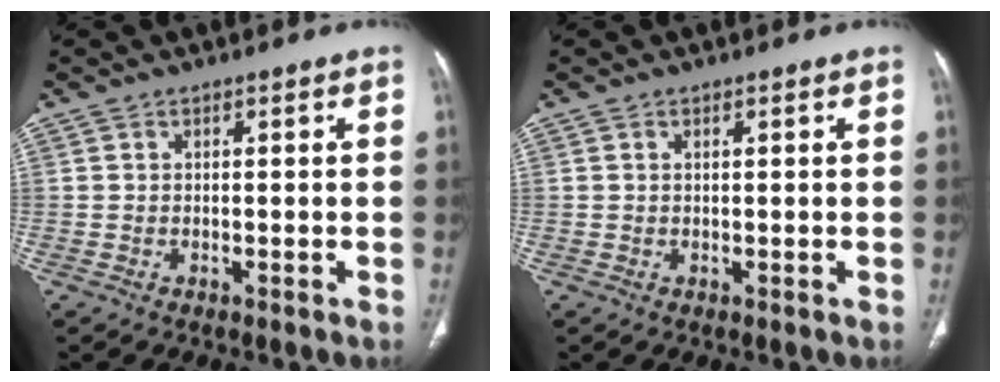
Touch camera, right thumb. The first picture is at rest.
{"total": 0.5, "force": [0.3, 0.2, 0.4], "torque": [-0.011, 0.003, 0.006]}